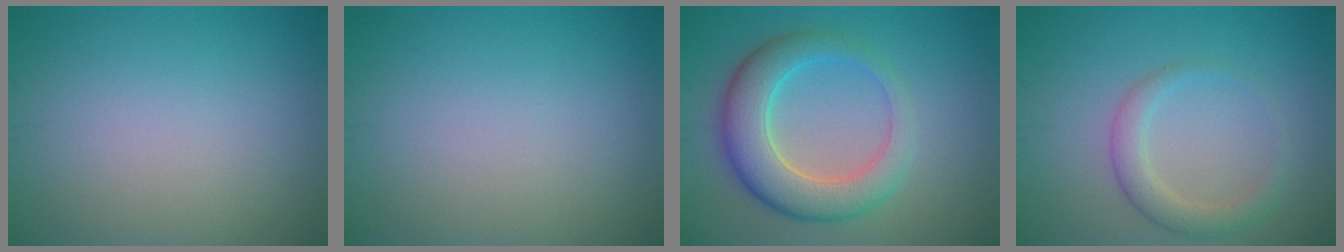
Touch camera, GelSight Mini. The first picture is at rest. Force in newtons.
{"total": 0.0}
{"total": 6.7, "press": 6.7, "slide": 0.4}
{"total": 2.6, "press": 2.6, "slide": 0.2}